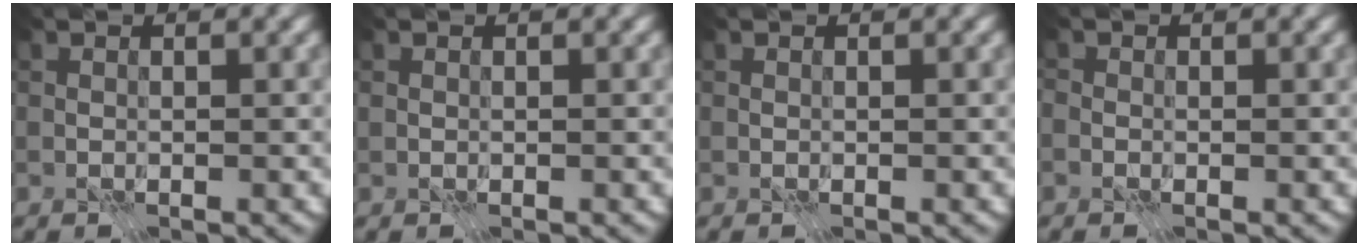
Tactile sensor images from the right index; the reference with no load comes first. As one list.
[{"total": 0.0}, {"total": 0.0}, {"total": 1.0, "force": [-0.5, 0.8, 0.4], "torque": [-0.006, -0.001, -0.013]}]